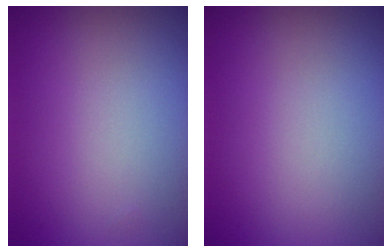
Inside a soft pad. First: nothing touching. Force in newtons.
{"total": 0.0}